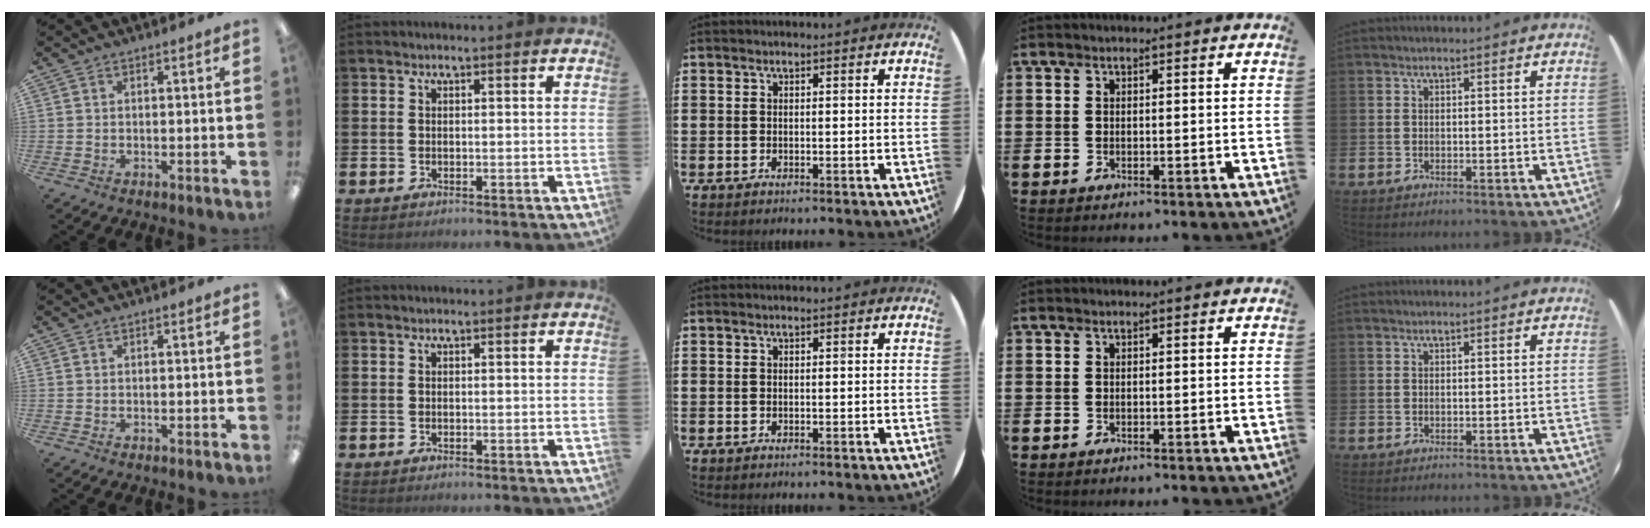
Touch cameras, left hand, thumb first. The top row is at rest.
{}